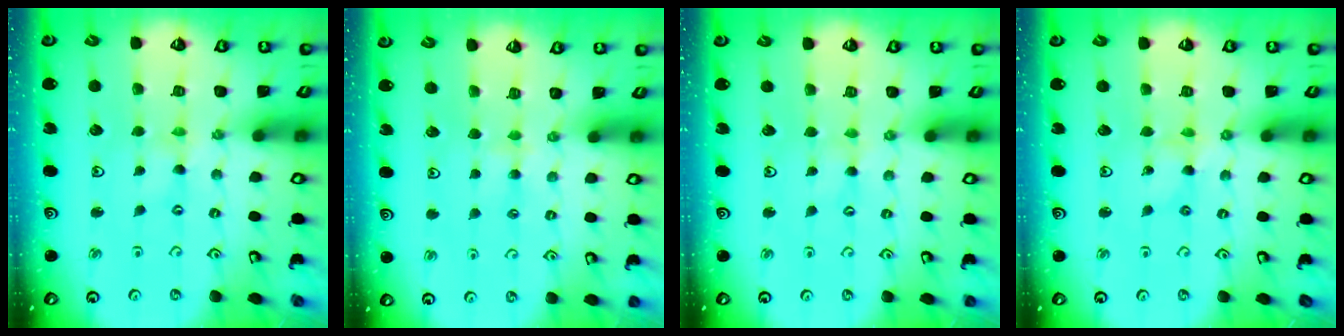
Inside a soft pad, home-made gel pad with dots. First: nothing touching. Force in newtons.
{"total": 2.9, "press": 2.9, "slide": 0.5}
{"total": 0.9, "press": 0.9, "slide": 0.1}
{"total": 1.8, "press": 1.8, "slide": 0.2}